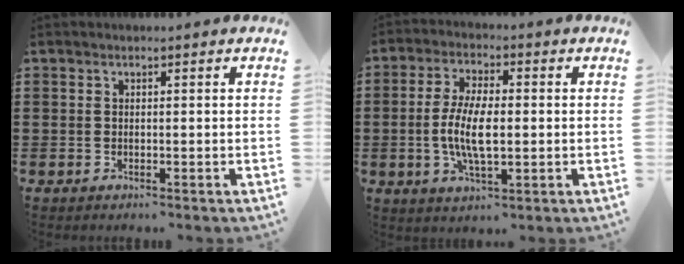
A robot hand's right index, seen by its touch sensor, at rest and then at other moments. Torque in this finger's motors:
{"motor_torque": [2.14, 0.00, 0.87, 0.19]}